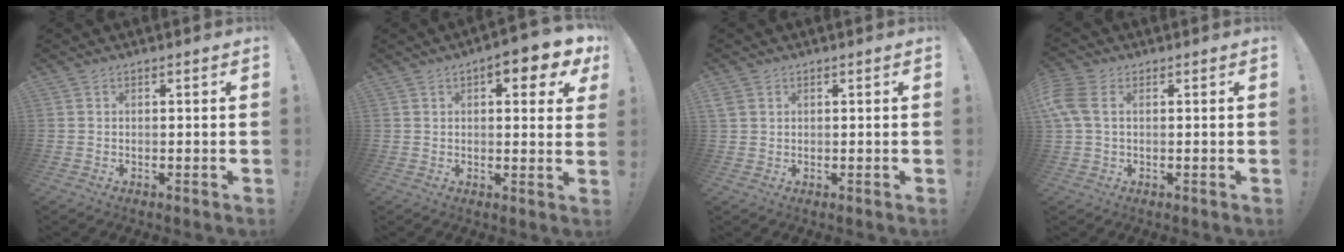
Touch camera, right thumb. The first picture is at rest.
{"total": 7.7, "force": [3.9, 2.6, 6.1], "torque": [-0.074, -0.016, 0.061]}
{"total": 2.6, "force": [1.3, 2.1, 0.8], "torque": [-0.010, -0.003, 0.025]}
{"total": 6.5, "force": [1.4, 4.2, 4.7], "torque": [-0.114, 0.001, 0.026]}